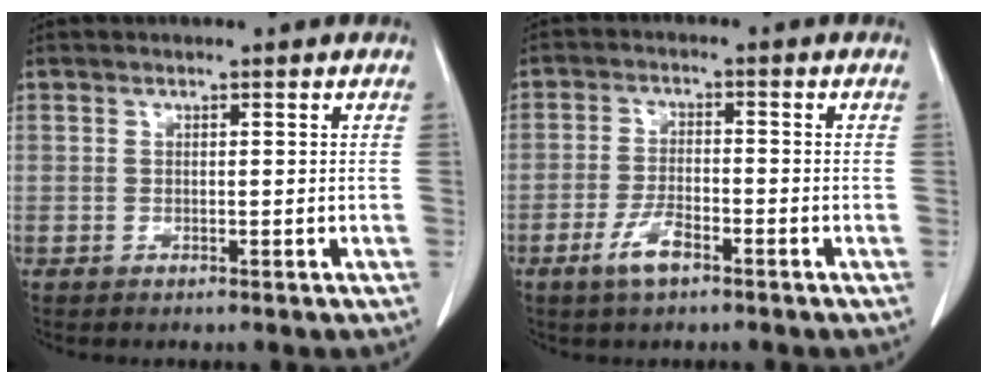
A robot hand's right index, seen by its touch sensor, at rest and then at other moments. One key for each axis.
{"total": 4.8, "fx": -2.9, "fy": 1.3, "fz": 3.6, "tx": -0.074, "ty": -0.001, "tz": -0.052}